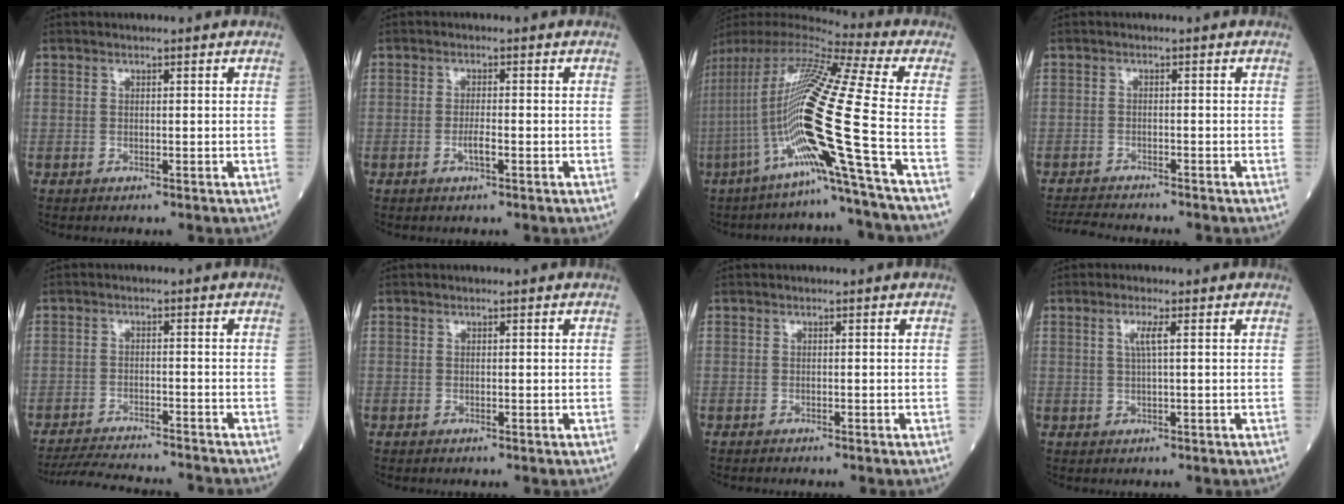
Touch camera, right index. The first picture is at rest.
{"total": 2.1, "force": [-0.8, 0.2, 1.9], "torque": [-0.035, -0.001, -0.015]}
{"total": 22.5, "force": [-7.8, -2.4, 20.9], "torque": [-0.420, -0.021, -0.159]}
{"total": 4.1, "force": [-4.0, -0.1, 0.8], "torque": [-0.013, -0.021, -0.068]}
{"total": 11.8, "force": [-11.3, 0.9, 3.5], "torque": [-0.054, -0.008, -0.163]}
{"total": 0.0}
{"total": 0.6, "force": [-0.5, 0.1, 0.2], "torque": [-0.006, -0.002, -0.010]}
{"total": 2.2, "force": [0.6, -0.2, 2.1], "torque": [-0.046, 0.002, 0.010]}